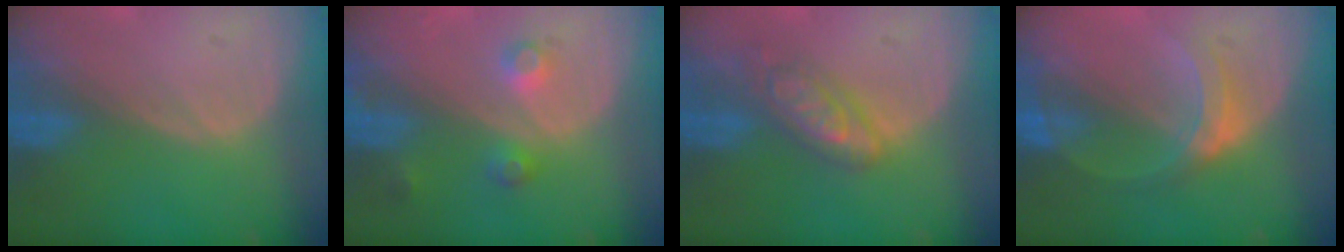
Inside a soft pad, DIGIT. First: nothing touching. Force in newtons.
{"total": 3.9, "press": 3.6, "slide": 1.5}
{"total": 5.5, "press": 5.5, "slide": 0.2}
{"total": 5.4, "press": 5.0, "slide": 2.0}